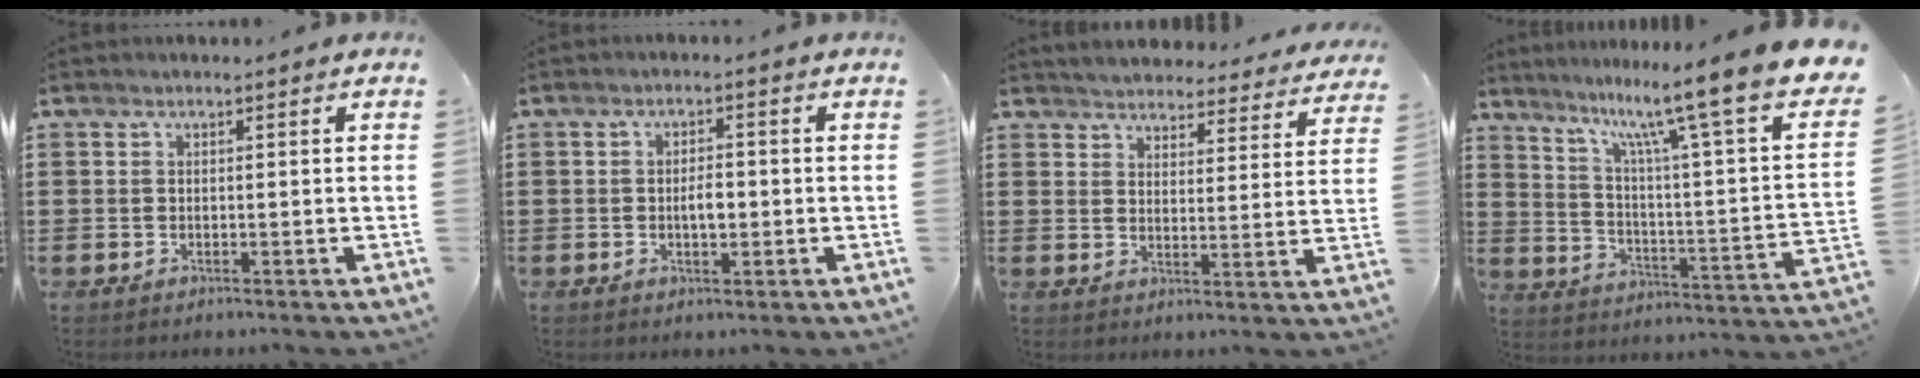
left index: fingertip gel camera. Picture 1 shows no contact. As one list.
[{"total": 3.0, "force": [-0.2, 1.2, 2.7], "torque": [-0.044, 0.000, -0.006]}, {"total": 3.8, "force": [3.8, 0.0, -0.1], "torque": [-0.019, -0.027, 0.064]}, {"total": 11.6, "force": [8.9, -0.2, 7.4], "torque": [-0.151, -0.076, 0.135]}]